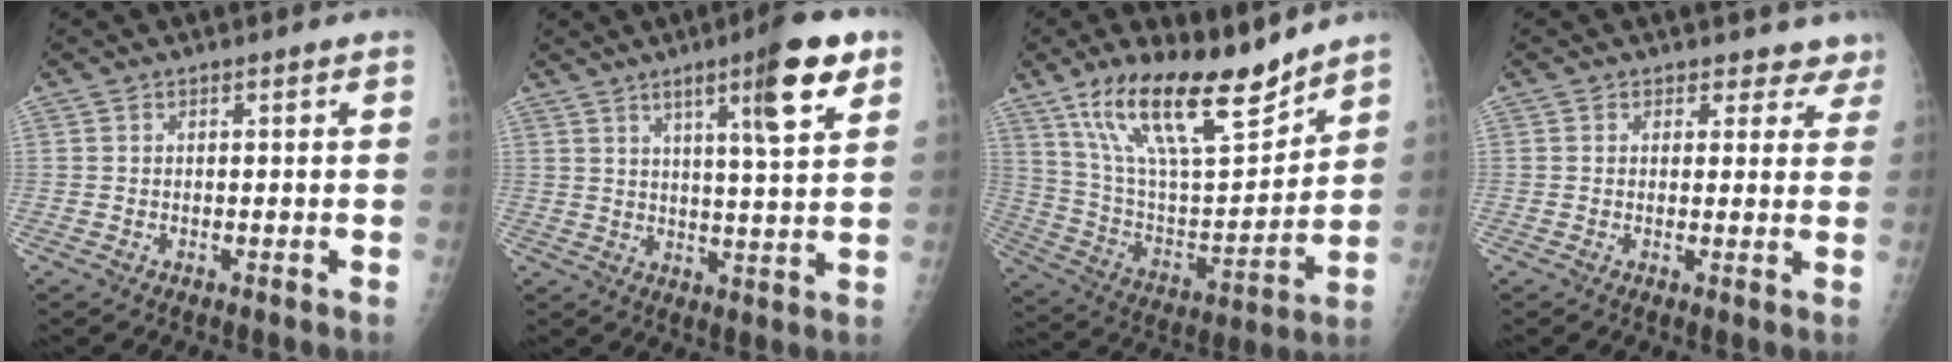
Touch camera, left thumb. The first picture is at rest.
{"total": 12.3, "force": [6.5, 1.7, 10.4], "torque": [-0.146, -0.027, 0.093]}
{"total": 22.1, "force": [15.6, 6.3, 14.2], "torque": [-0.220, -0.069, 0.283]}
{"total": 4.7, "force": [3.8, 2.7, -0.3], "torque": [0.047, -0.019, 0.023]}